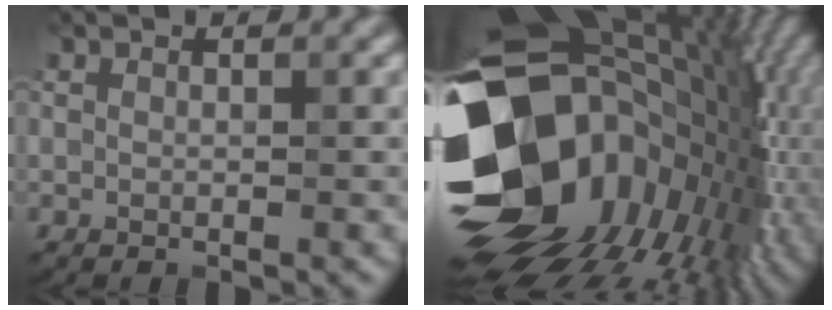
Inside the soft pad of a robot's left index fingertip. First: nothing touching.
{"total": 19.7, "force": [-1.1, 14.7, 13.1], "torque": [-0.267, -0.034, 0.010]}